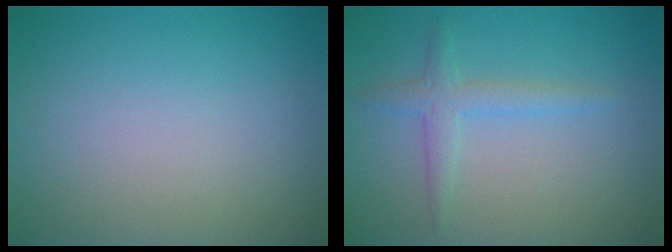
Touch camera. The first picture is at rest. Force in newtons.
{"total": 2.1, "press": 2.1, "slide": 0.1}